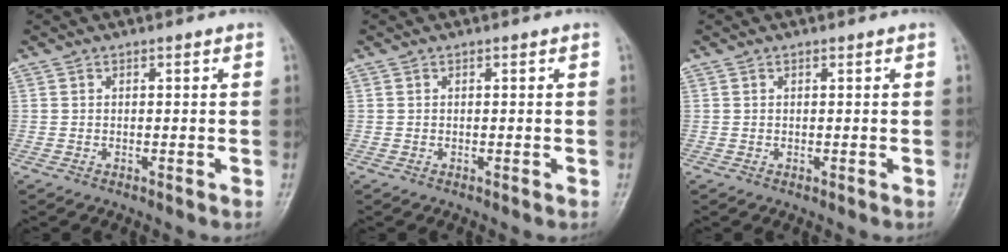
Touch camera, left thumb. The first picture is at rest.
{"total": 0.0}
{"total": 0.0}